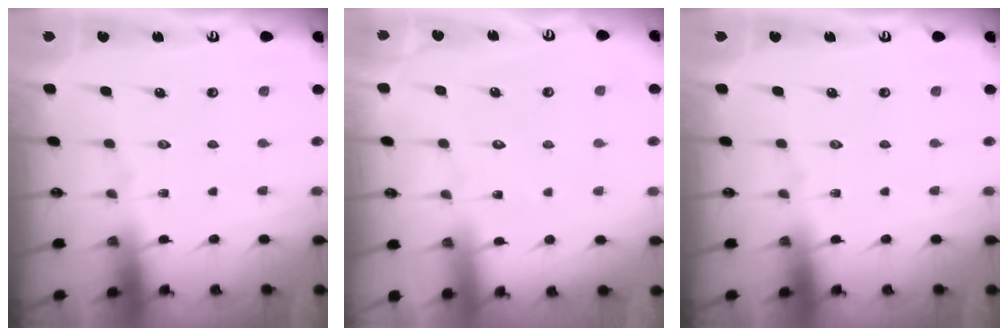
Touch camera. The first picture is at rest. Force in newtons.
{"total": 3.9, "press": 3.9, "slide": 0.3}
{"total": 0.0}